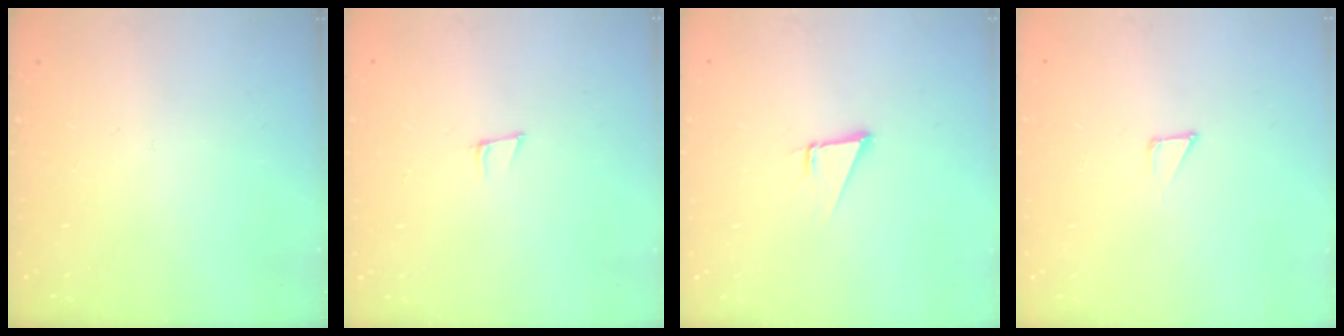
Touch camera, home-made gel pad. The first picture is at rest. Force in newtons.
{"total": 5.8, "press": 4.7, "slide": 3.4}
{"total": 1.9, "press": 1.9, "slide": 0.0}
{"total": 1.7, "press": 1.7, "slide": 0.0}